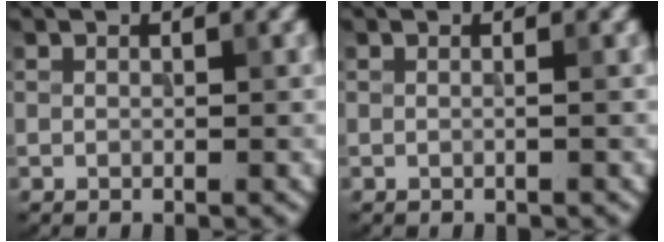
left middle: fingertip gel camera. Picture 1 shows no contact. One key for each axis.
{"total": 0.7, "fx": 0.0, "fy": 0.3, "fz": 0.6, "tx": -0.006, "ty": -0.004, "tz": -0.008}